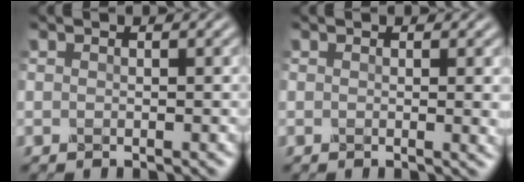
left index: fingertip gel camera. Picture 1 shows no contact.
{"total": 2.0, "force": [-0.1, 0.9, 1.7], "torque": [-0.015, 0.001, -0.005]}